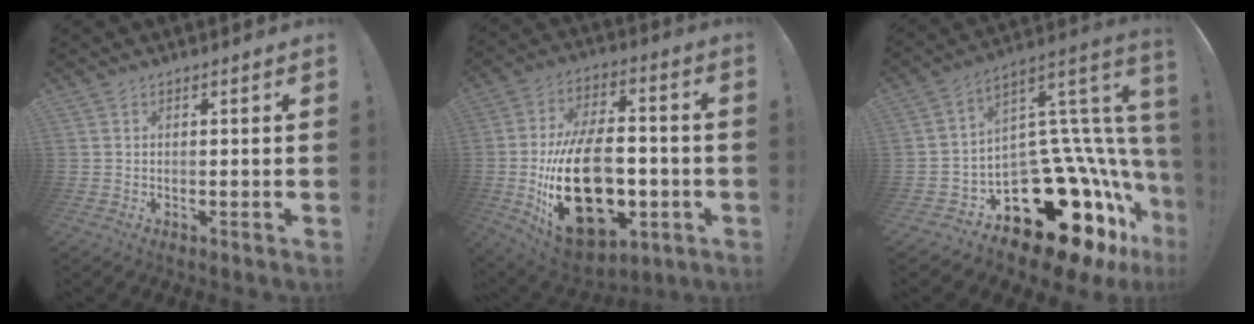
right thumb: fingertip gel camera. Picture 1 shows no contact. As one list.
[{"total": 30.2, "force": [-5.9, 18.1, 23.5], "torque": [-0.428, 0.032, -0.076]}, {"total": 25.6, "force": [-12.5, 12.8, 18.3], "torque": [-0.202, 0.007, -0.153]}]